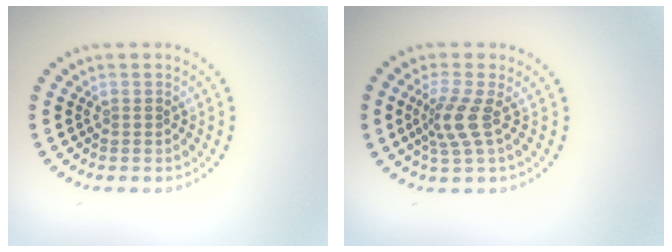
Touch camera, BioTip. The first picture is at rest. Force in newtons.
{"total": 2.8, "press": 2.0, "slide": 2.0}